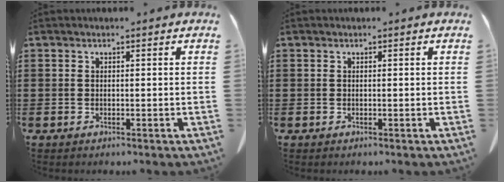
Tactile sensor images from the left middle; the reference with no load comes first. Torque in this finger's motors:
{"motor_torque": [-0.05, 0.00, 0.00, -0.01]}